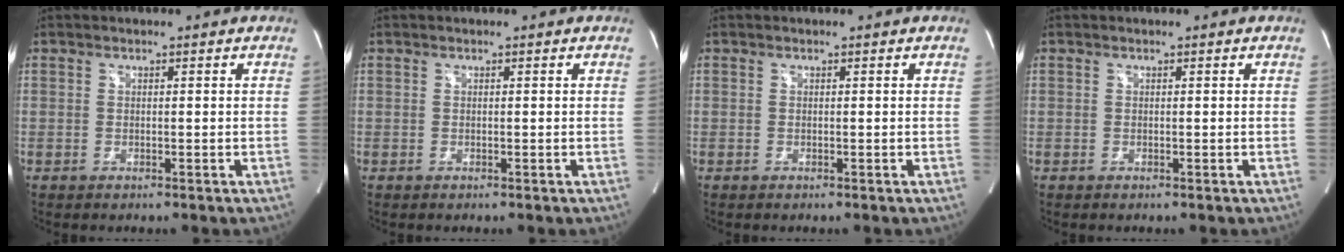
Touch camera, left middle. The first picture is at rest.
{"total": 0.0}
{"total": 0.0}
{"total": 0.0}